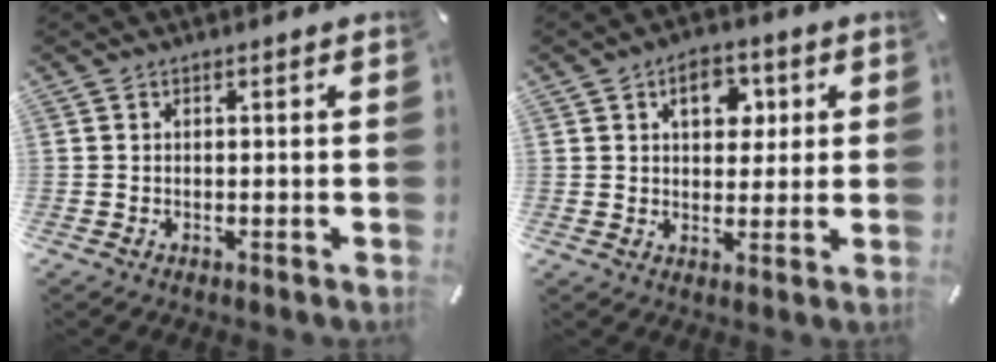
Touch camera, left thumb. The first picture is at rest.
{"total": 7.7, "force": [2.8, 5.3, 4.9], "torque": [-0.053, -0.006, 0.040]}